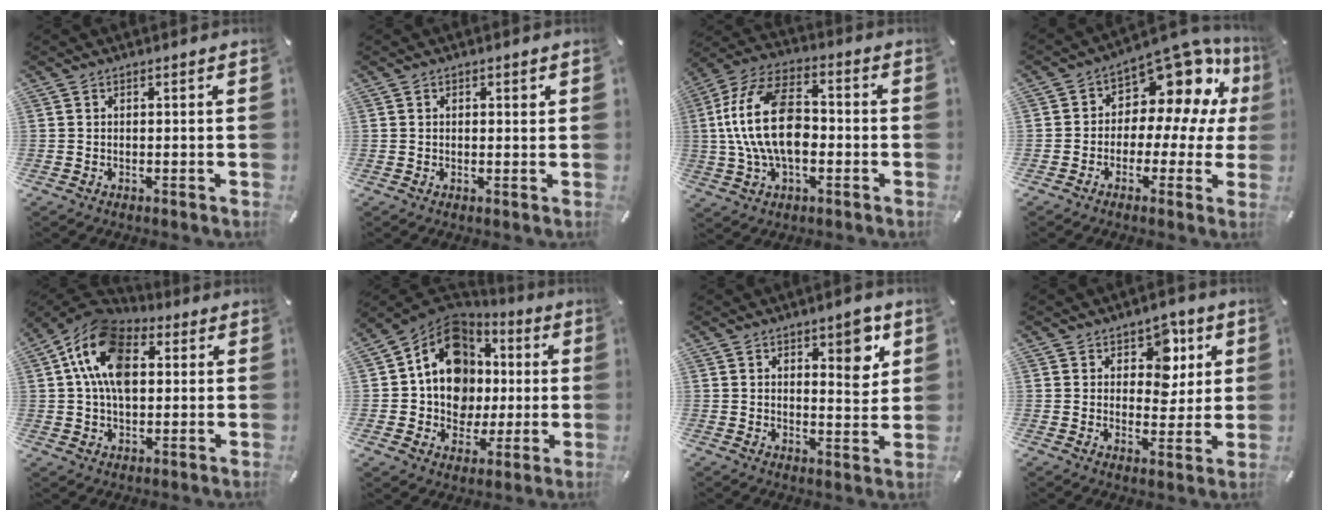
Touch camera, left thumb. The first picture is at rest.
{"total": 1.2, "force": [0.3, 0.7, 1.0], "torque": [-0.020, 0.005, 0.004]}
{"total": 17.4, "force": [-1.0, 10.6, 13.7], "torque": [-0.283, 0.010, -0.022]}
{"total": 12.9, "force": [6.8, 7.8, 7.7], "torque": [-0.118, -0.062, 0.118]}
{"total": 15.5, "force": [3.9, 10.5, 10.7], "torque": [-0.210, 0.005, 0.071]}
{"total": 14.8, "force": [2.7, 12.9, 6.8], "torque": [-0.115, -0.027, 0.056]}
{"total": 8.2, "force": [4.1, 4.0, 5.8], "torque": [-0.067, -0.020, 0.063]}
{"total": 8.5, "force": [3.6, 6.5, 4.0], "torque": [-0.046, -0.012, 0.059]}